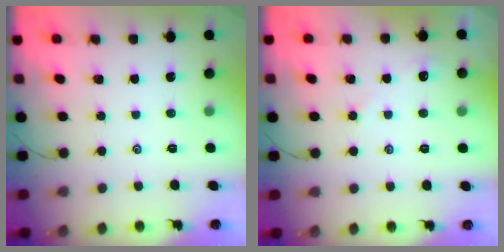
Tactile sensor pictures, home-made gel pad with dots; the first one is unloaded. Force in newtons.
{"total": 2.4, "press": 2.4, "slide": 0.4}